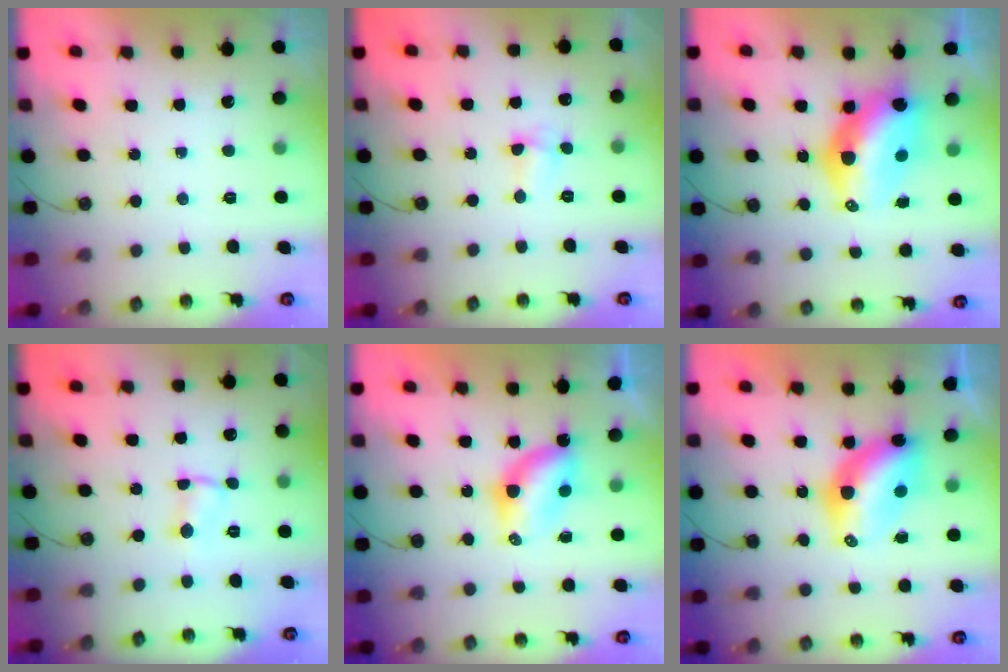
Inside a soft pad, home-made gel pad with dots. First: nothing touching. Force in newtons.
{"total": 2.5, "press": 2.4, "slide": 0.5}
{"total": 12.8, "press": 12.8, "slide": 1.4}
{"total": 3.1, "press": 1.2, "slide": 2.9}
{"total": 6.7, "press": 6.7, "slide": 0.3}
{"total": 9.4, "press": 9.4, "slide": 0.9}